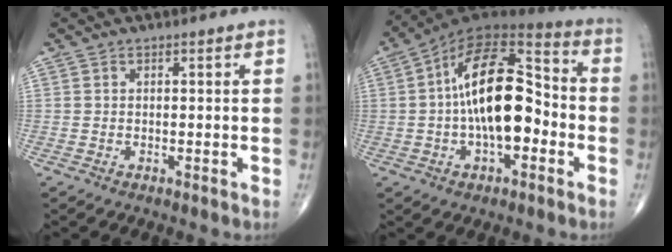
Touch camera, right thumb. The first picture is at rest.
{"total": 20.3, "force": [-1.4, 10.3, 17.5], "torque": [-0.274, 0.040, -0.032]}